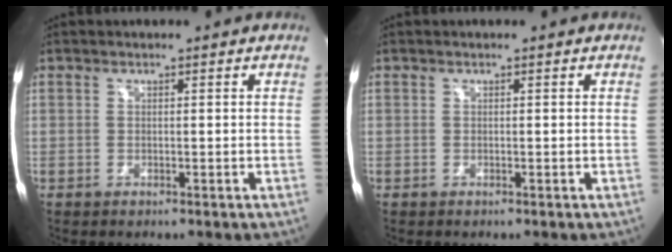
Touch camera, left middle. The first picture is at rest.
{"total": 0.0}